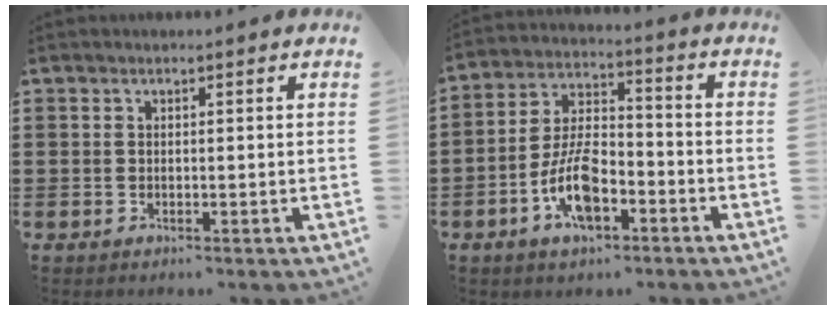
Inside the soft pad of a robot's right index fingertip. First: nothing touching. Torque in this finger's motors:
{"motor_torque": [2.14, 0.00, 1.02, 0.21]}